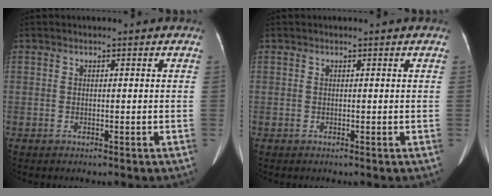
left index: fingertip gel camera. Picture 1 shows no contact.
{"total": 0.0}